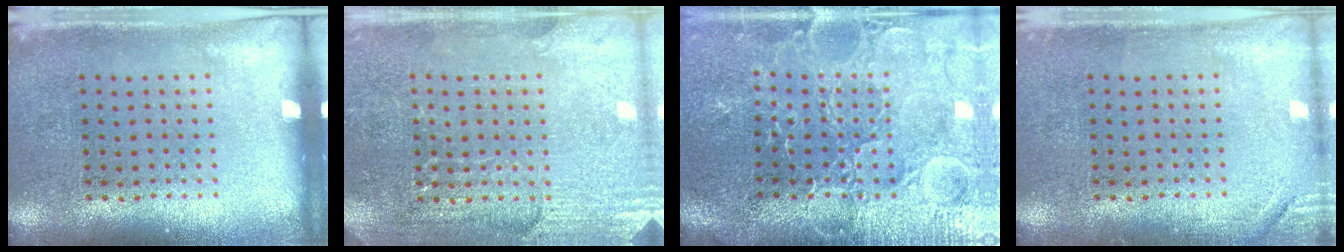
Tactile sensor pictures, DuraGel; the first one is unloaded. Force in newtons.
{"total": 2.9, "press": 2.9, "slide": 0.2}
{"total": 3.7, "press": 3.6, "slide": 0.9}
{"total": 1.3, "press": 1.3, "slide": 0.3}